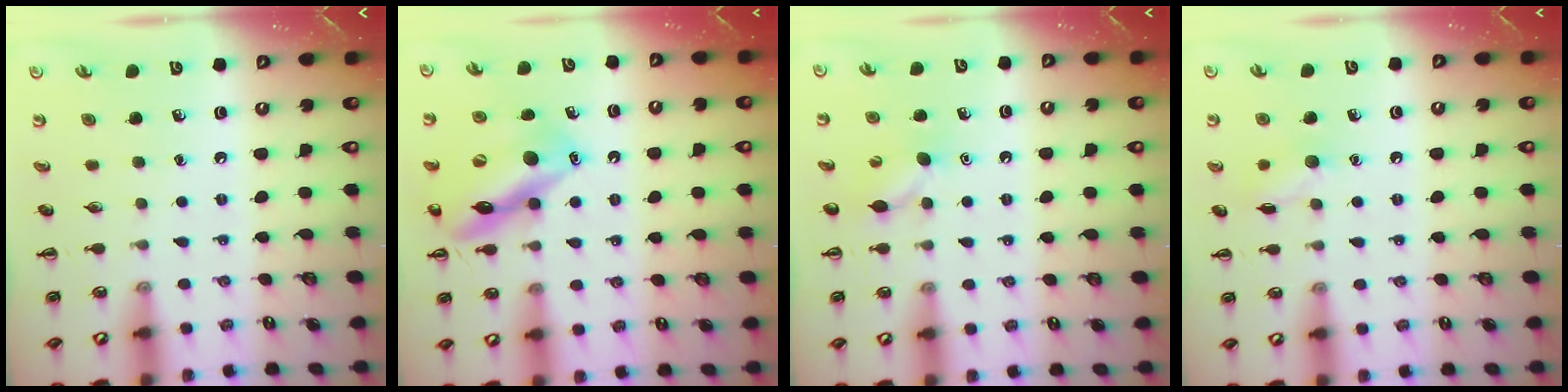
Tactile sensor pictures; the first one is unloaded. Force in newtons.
{"total": 15.8, "press": 15.7, "slide": 2.1}
{"total": 6.3, "press": 6.1, "slide": 1.8}
{"total": 6.9, "press": 6.9, "slide": 0.8}